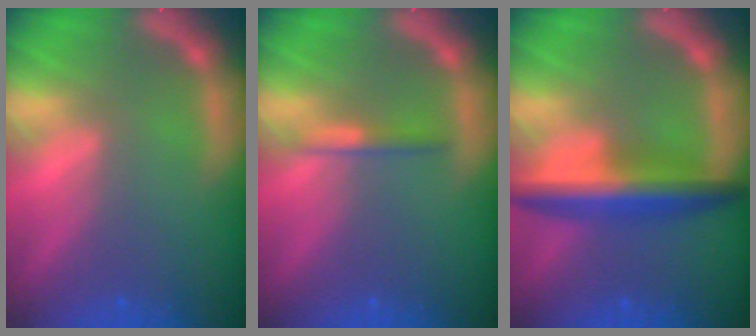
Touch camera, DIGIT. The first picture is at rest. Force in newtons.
{"total": 1.4}
{"total": 6.0}